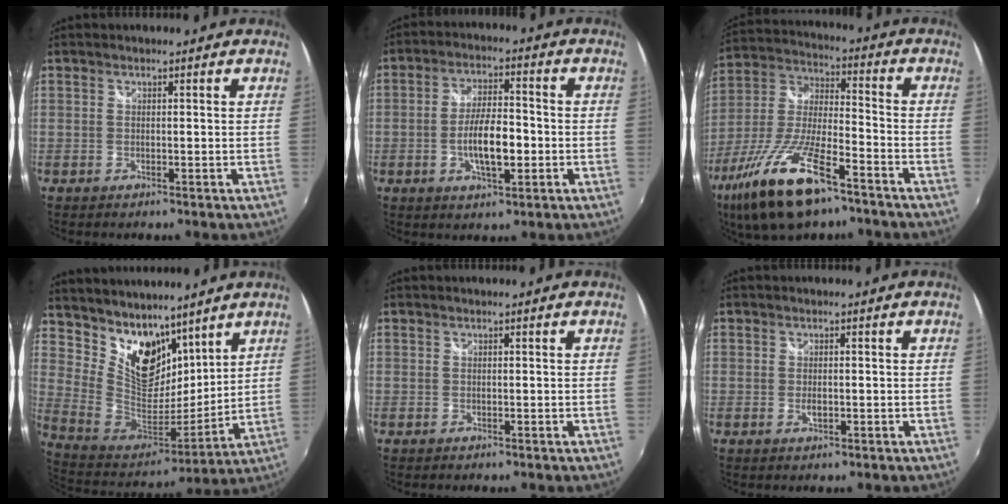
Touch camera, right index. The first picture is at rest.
{"total": 9.0, "force": [-2.2, 3.0, 8.1], "torque": [-0.154, 0.001, -0.034]}
{"total": 19.9, "force": [-12.1, 6.3, 14.5], "torque": [-0.302, -0.035, -0.227]}
{"total": 17.0, "force": [11.8, 10.0, 7.1], "torque": [-0.154, 0.003, 0.233]}
{"total": 0.0}
{"total": 1.6, "force": [-0.3, 0.8, 1.3], "torque": [-0.022, -0.001, -0.005]}